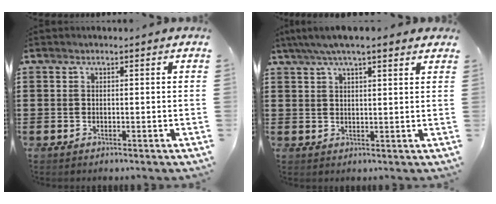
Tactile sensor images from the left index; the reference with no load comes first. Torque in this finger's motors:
{"motor_torque": [2.14, 0.00, 0.00, -0.11]}